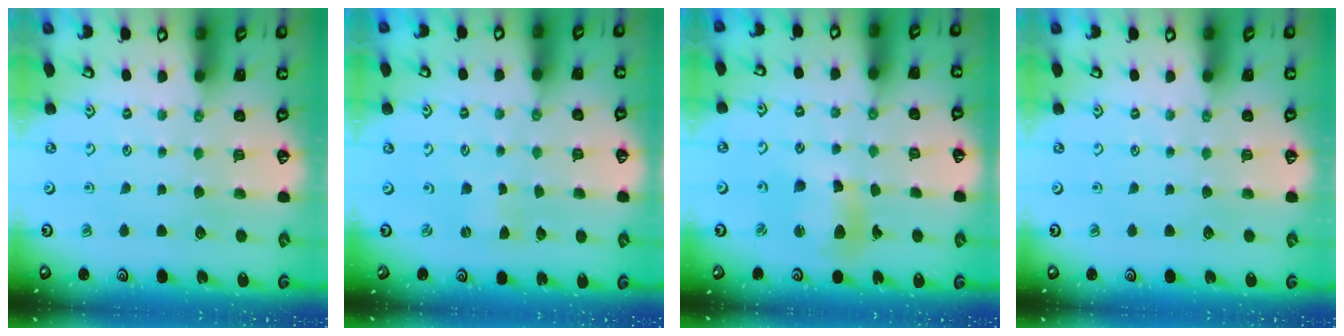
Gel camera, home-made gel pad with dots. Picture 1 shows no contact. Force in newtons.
{"total": 0.0}
{"total": 10.2, "press": 10.1, "slide": 1.6}
{"total": 0.0}